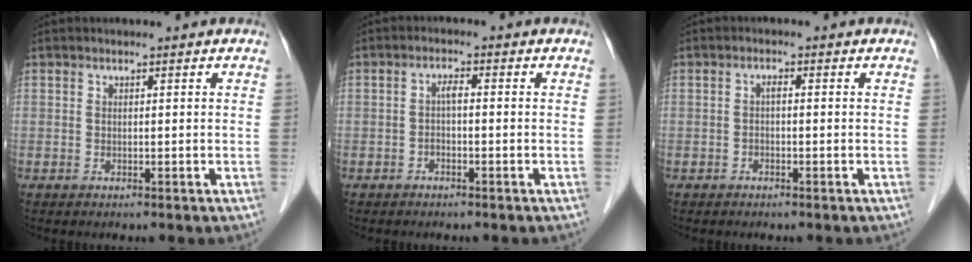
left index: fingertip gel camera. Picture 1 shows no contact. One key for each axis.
{"total": 1.8, "fx": -0.5, "fy": 0.6, "fz": 1.6, "tx": -0.030, "ty": 0.006, "tz": -0.010}
{"total": 1.0, "fx": -0.4, "fy": 0.4, "fz": 0.9, "tx": -0.017, "ty": 0.002, "tz": -0.008}